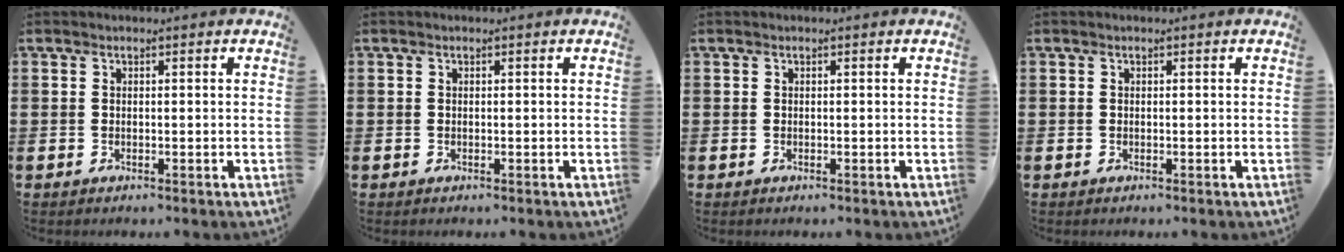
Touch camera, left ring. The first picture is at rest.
{"total": 0.0}
{"total": 0.0}
{"total": 0.0}